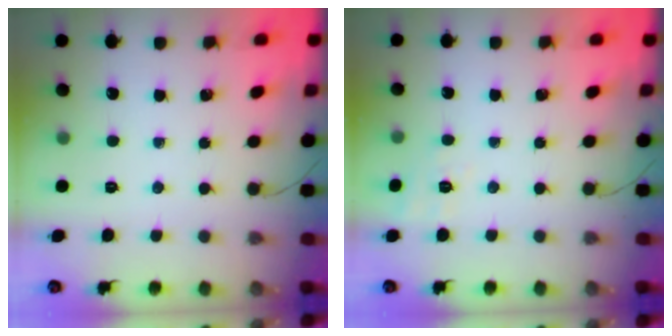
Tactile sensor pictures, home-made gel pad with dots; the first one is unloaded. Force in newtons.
{"total": 8.0, "press": 7.7, "slide": 2.1}